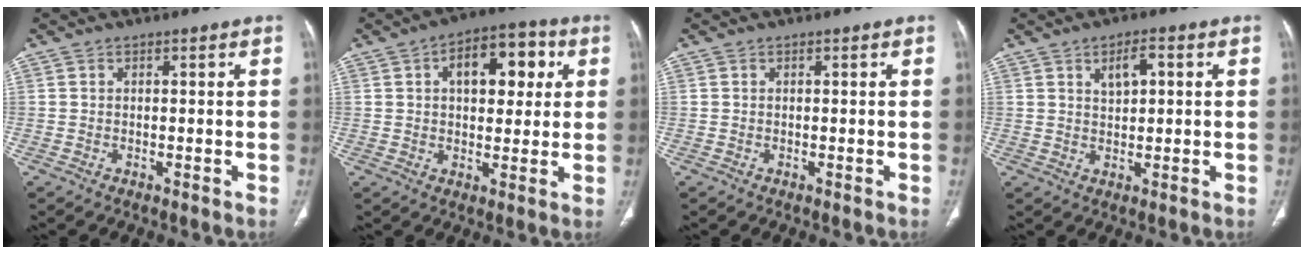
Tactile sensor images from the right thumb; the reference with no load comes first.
{"total": 12.5, "force": [3.7, 7.0, 9.7], "torque": [-0.101, 0.013, 0.051]}
{"total": 0.0}
{"total": 4.3, "force": [1.5, 2.0, 3.4], "torque": [-0.051, 0.000, 0.027]}